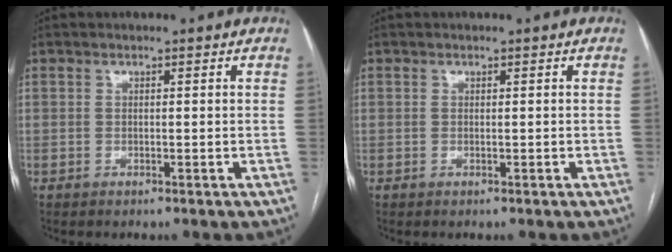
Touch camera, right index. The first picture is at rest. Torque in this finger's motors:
{"motor_torque": [0.02, 0.01, 0.00, 0.01]}